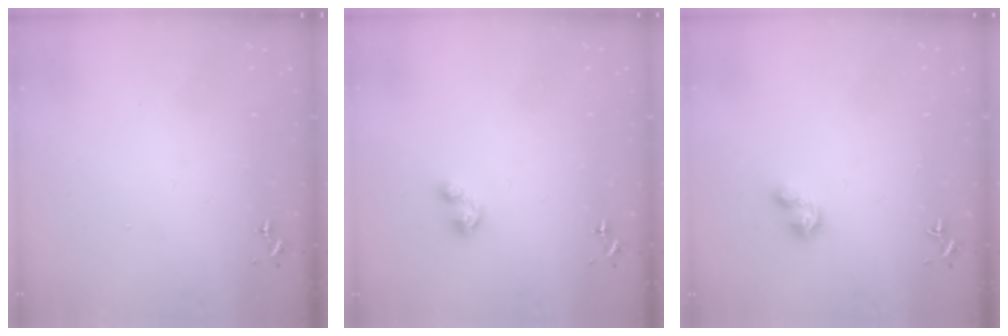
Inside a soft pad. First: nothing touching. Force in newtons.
{"total": 5.6, "press": 5.5, "slide": 0.7}
{"total": 5.1, "press": 5.1, "slide": 0.6}